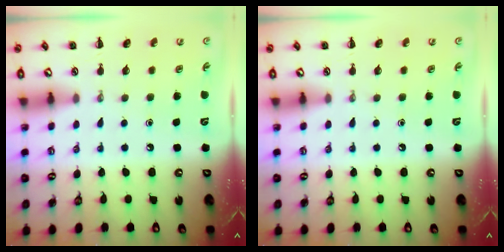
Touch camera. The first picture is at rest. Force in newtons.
{"total": 0.0}